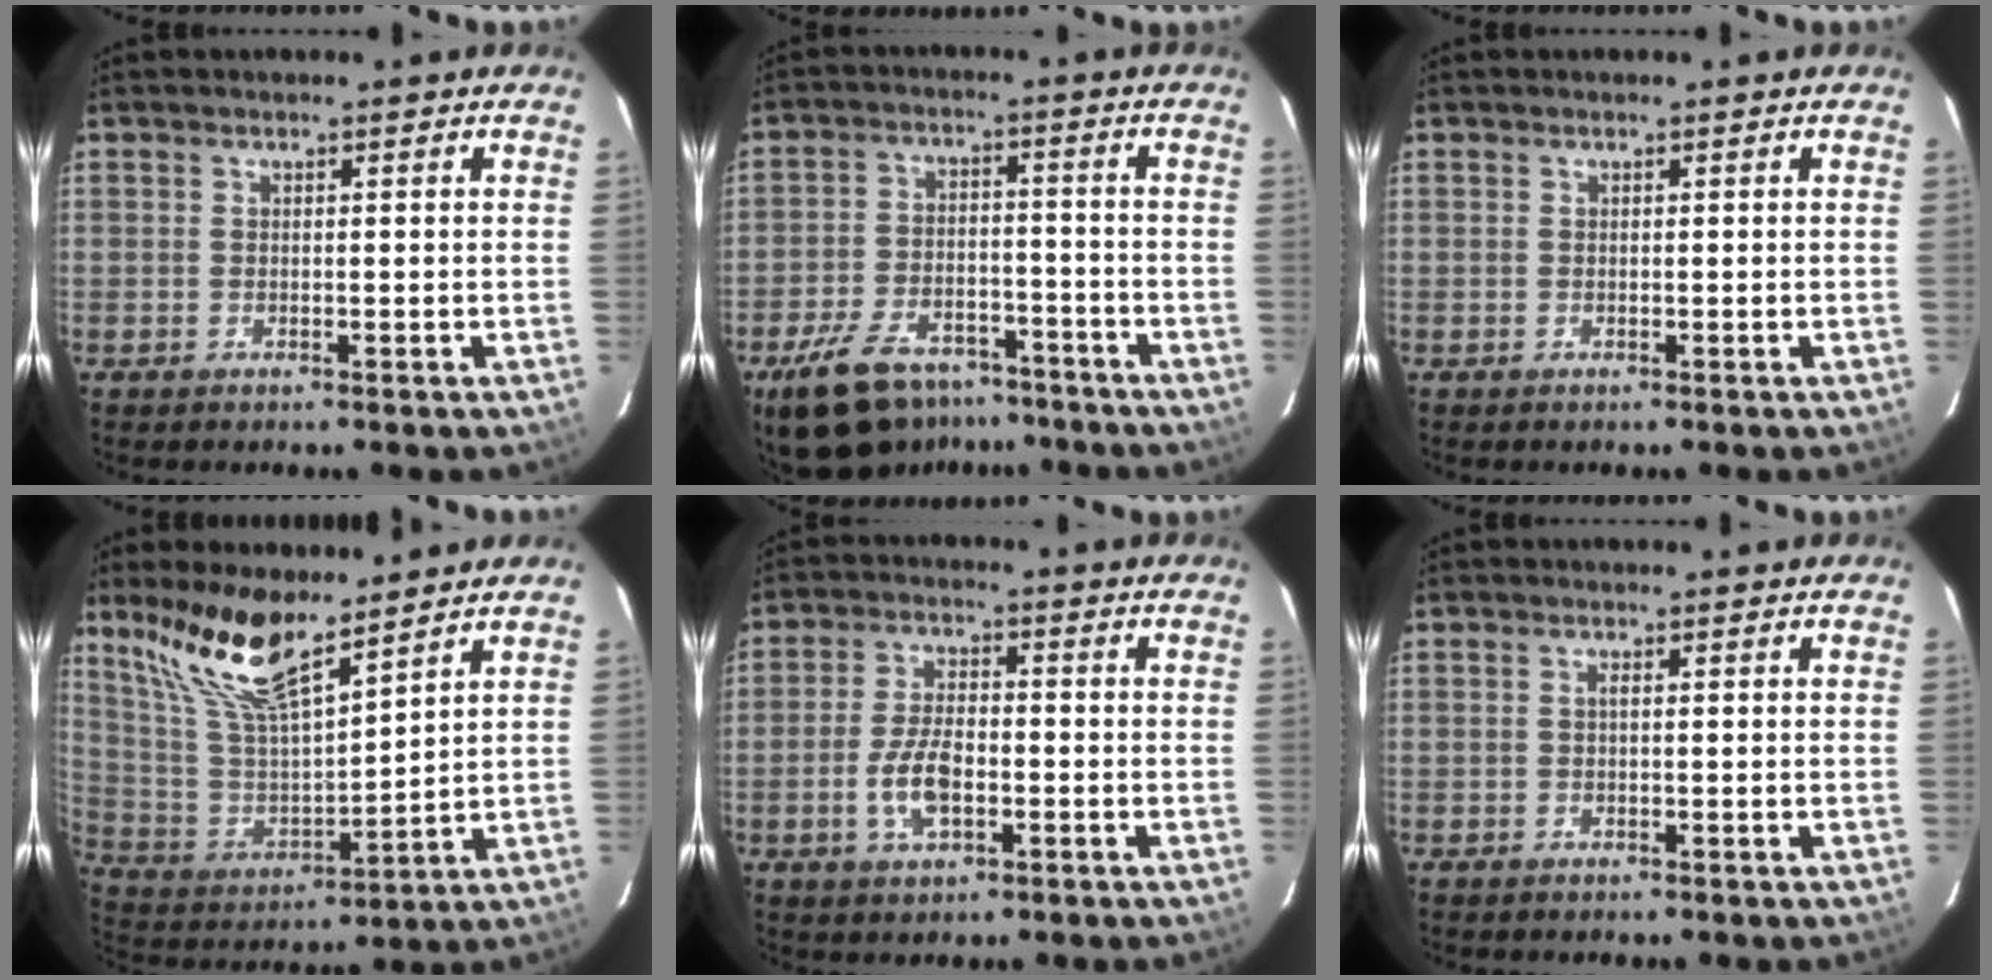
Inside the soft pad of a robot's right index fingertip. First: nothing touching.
{"total": 16.1, "force": [-11.7, 7.9, 7.6], "torque": [-0.172, -0.001, -0.184]}
{"total": 0.0}
{"total": 14.2, "force": [10.6, 2.6, 9.1], "torque": [-0.177, 0.004, 0.219]}
{"total": 7.4, "force": [-2.4, 3.6, 6.0], "torque": [-0.126, 0.001, -0.043]}
{"total": 0.5, "force": [0.0, -0.1, 0.5], "torque": [-0.008, 0.003, -0.002]}